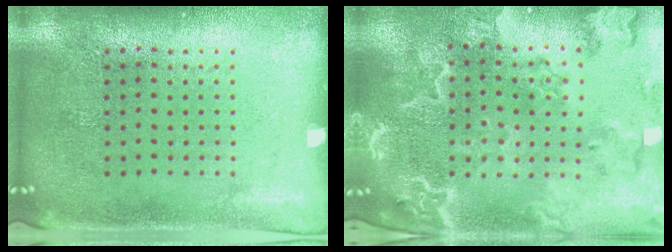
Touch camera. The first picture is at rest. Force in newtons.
{"total": 3.5, "press": 3.1, "slide": 1.7}